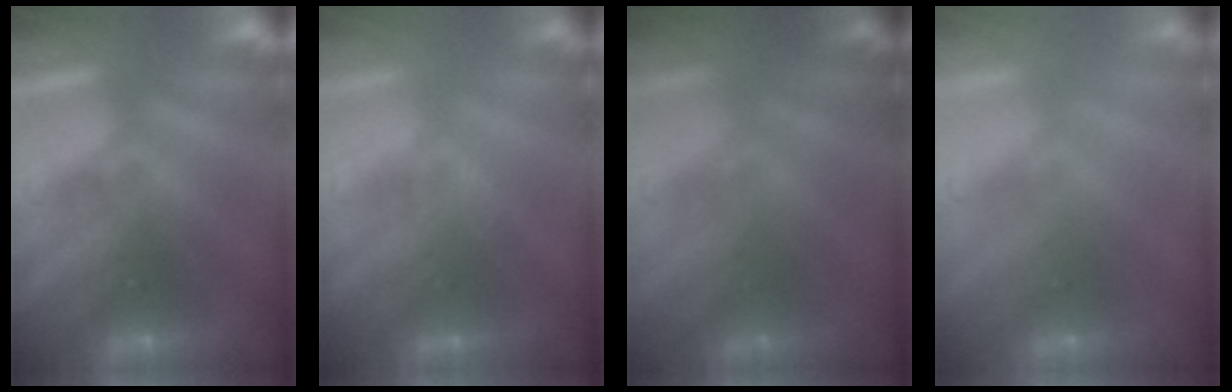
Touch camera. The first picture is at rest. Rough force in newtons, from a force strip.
{"total": 1.2}
{"total": 1.7}
{"total": 2.4}